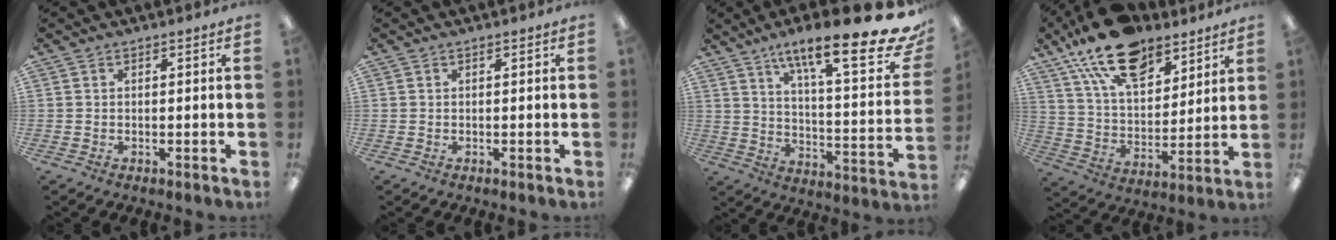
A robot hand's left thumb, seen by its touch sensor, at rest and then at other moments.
{"total": 0.0}
{"total": 22.7, "force": [15.1, 4.8, 16.2], "torque": [-0.244, -0.106, 0.237]}
{"total": 19.7, "force": [13.4, 9.9, 10.5], "torque": [-0.190, -0.061, 0.240]}